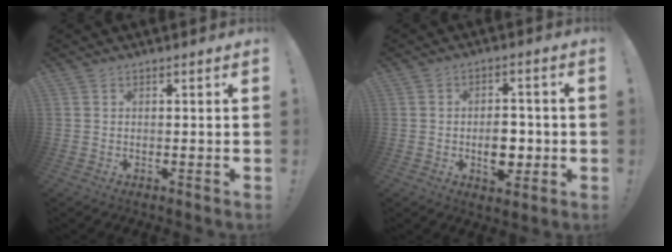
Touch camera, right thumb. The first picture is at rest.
{"total": 8.2, "force": [-1.9, 5.4, 5.8], "torque": [-0.074, 0.008, -0.030]}